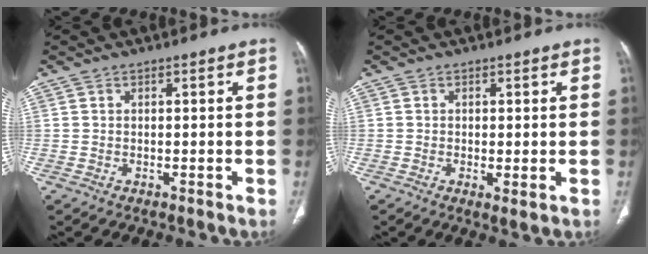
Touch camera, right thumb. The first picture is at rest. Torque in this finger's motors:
{"motor_torque": [-0.93, 0.31, -0.36, -0.23, -0.23]}